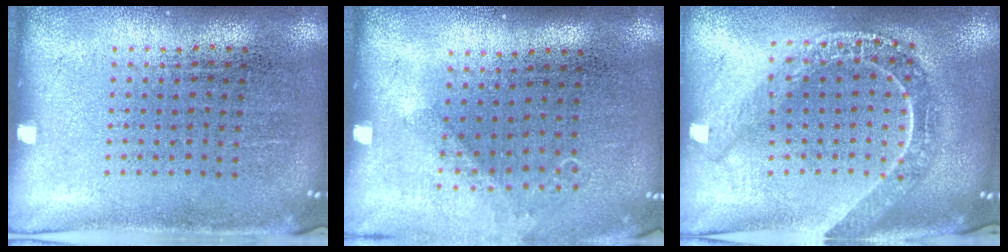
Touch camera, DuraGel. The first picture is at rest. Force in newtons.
{"total": 0.9, "press": 0.8, "slide": 0.3}
{"total": 2.2, "press": 1.8, "slide": 1.2}